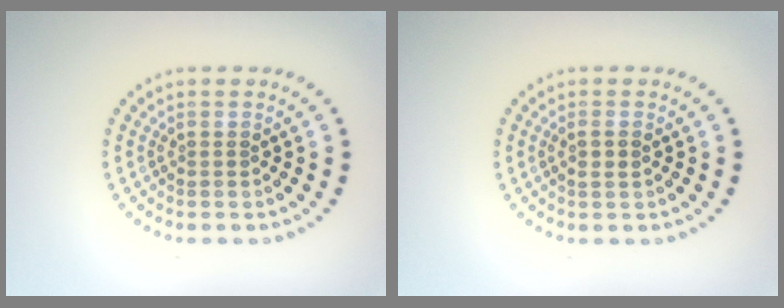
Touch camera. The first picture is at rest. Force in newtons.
{"total": 1.1, "press": 1.1, "slide": 0.3}